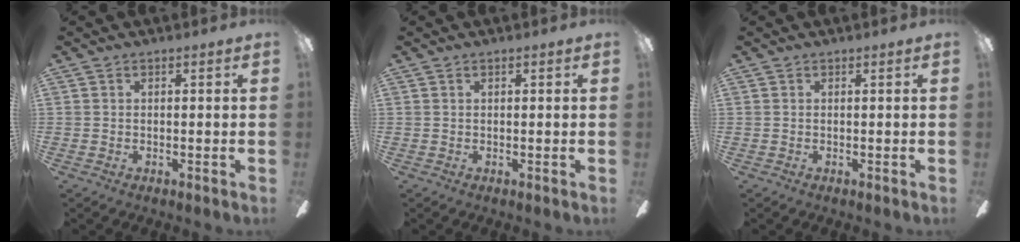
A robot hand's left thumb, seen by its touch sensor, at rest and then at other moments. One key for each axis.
{"total": 0.6, "fx": 0.3, "fy": 0.3, "fz": 0.5, "tx": -0.011, "ty": 0.003, "tz": 0.005}
{"total": 0.0}